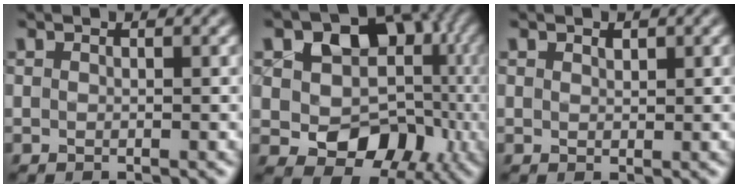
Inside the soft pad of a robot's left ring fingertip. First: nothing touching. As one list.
[{"total": 11.7, "force": [1.4, 9.4, 6.8], "torque": [-0.086, -0.012, 0.029]}, {"total": 0.9, "force": [0.5, 0.6, 0.4], "torque": [-0.007, -0.002, 0.009]}]